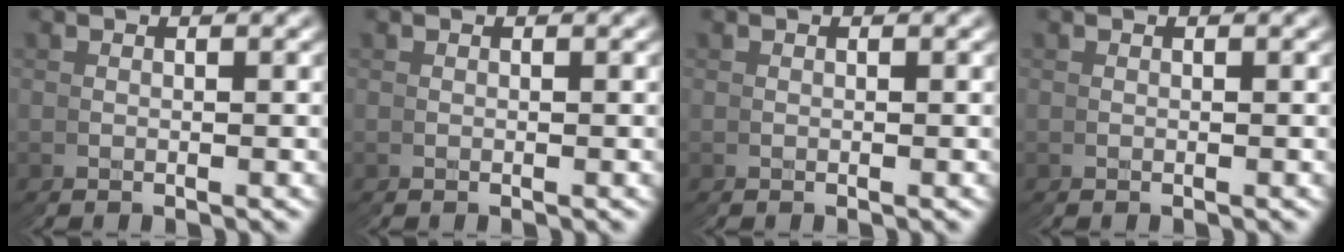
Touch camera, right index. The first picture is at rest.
{"total": 0.0}
{"total": 0.0}
{"total": 0.0}